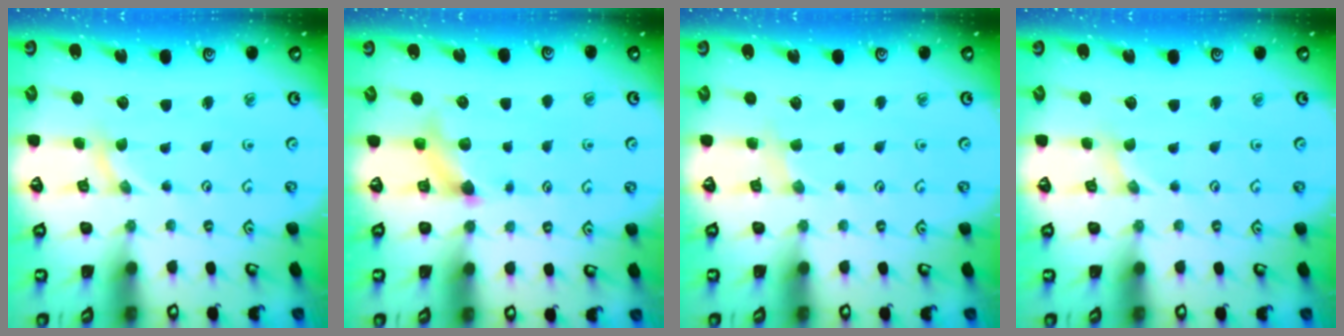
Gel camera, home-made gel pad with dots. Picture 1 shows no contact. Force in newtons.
{"total": 5.9, "press": 5.9, "slide": 0.7}
{"total": 2.2, "press": 2.2, "slide": 0.4}
{"total": 0.0}